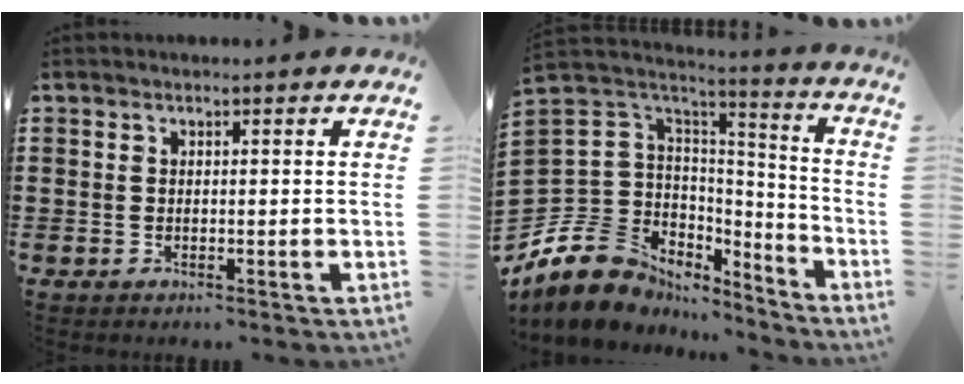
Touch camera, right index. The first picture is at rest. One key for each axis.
{"total": 10.3, "fx": -5.6, "fy": 8.4, "fz": 2.2, "tx": -0.103, "ty": -0.006, "tz": -0.107}